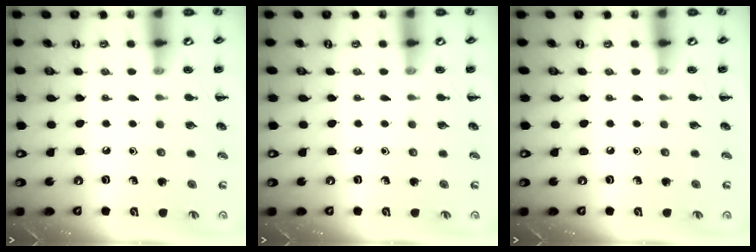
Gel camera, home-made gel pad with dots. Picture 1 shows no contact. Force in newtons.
{"total": 0.0}
{"total": 0.0}